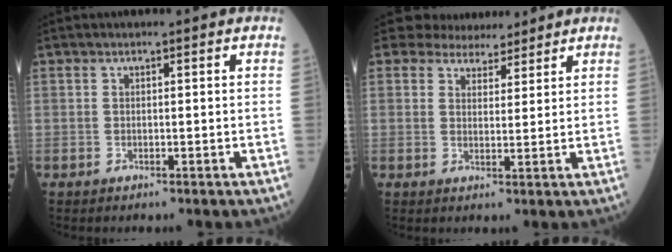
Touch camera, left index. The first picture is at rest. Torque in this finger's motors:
{"motor_torque": [0.40, -0.41, 0.05, -0.03]}